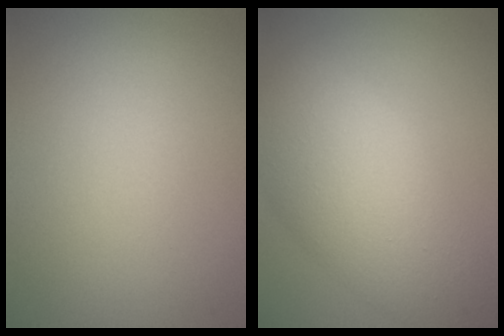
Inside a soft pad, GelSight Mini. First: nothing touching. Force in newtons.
{"total": 7.9, "press": 7.9, "slide": 0.3}